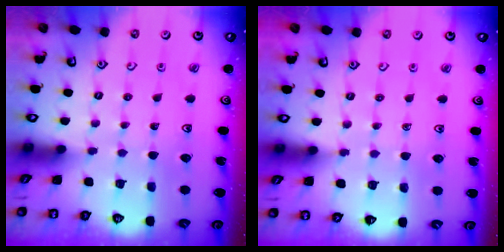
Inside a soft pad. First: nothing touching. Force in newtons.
{"total": 3.6, "press": 3.6, "slide": 0.6}